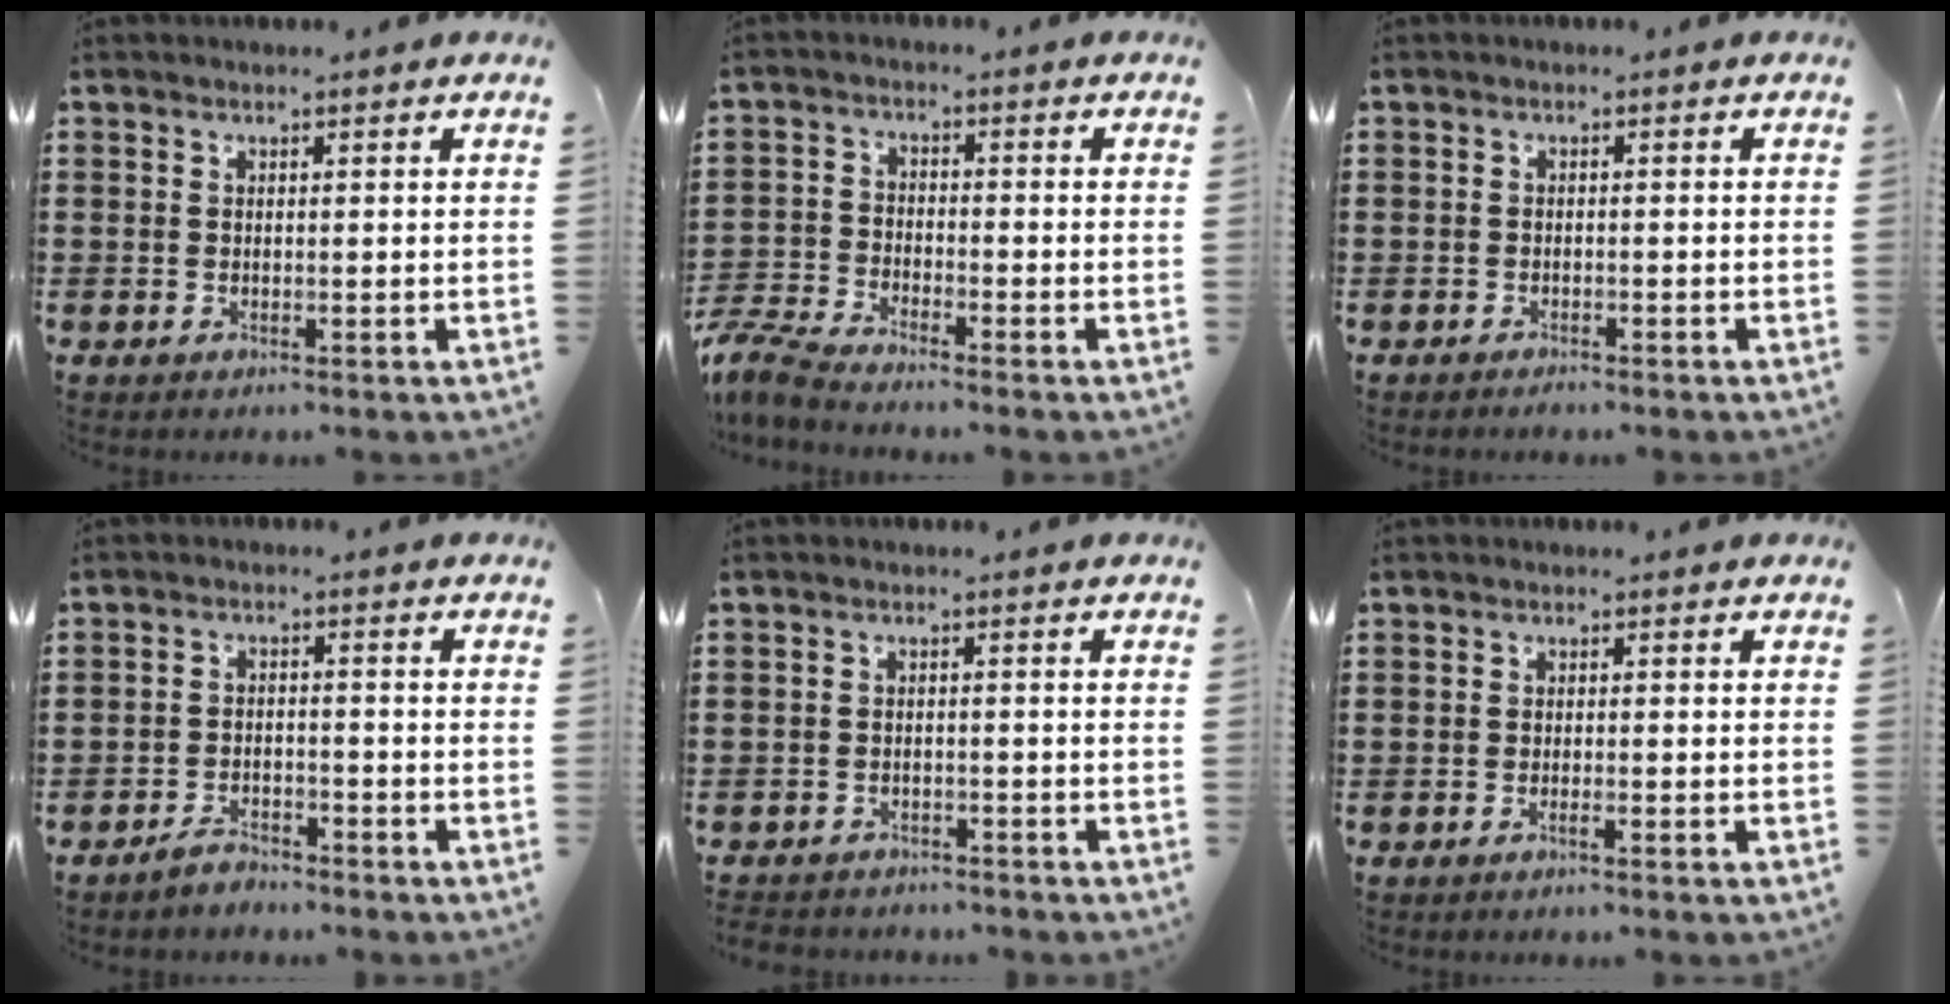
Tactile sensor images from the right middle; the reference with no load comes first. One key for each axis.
{"total": 4.7, "fx": -4.4, "fy": 0.3, "fz": 1.8, "tx": -0.072, "ty": -0.019, "tz": -0.098}
{"total": 0.9, "fx": -0.8, "fy": 0.3, "fz": 0.0, "tx": 0.000, "ty": 0.003, "tz": -0.018}
{"total": 2.8, "fx": -2.7, "fy": 0.6, "fz": 0.4, "tx": -0.013, "ty": 0.005, "tz": -0.056}
{"total": 2.1, "fx": -2.1, "fy": 0.4, "fz": -0.2, "tx": -0.005, "ty": -0.001, "tz": -0.048}
{"total": 1.0, "fx": -0.6, "fy": -0.1, "fz": 0.8, "tx": -0.016, "ty": -0.005, "tz": -0.010}